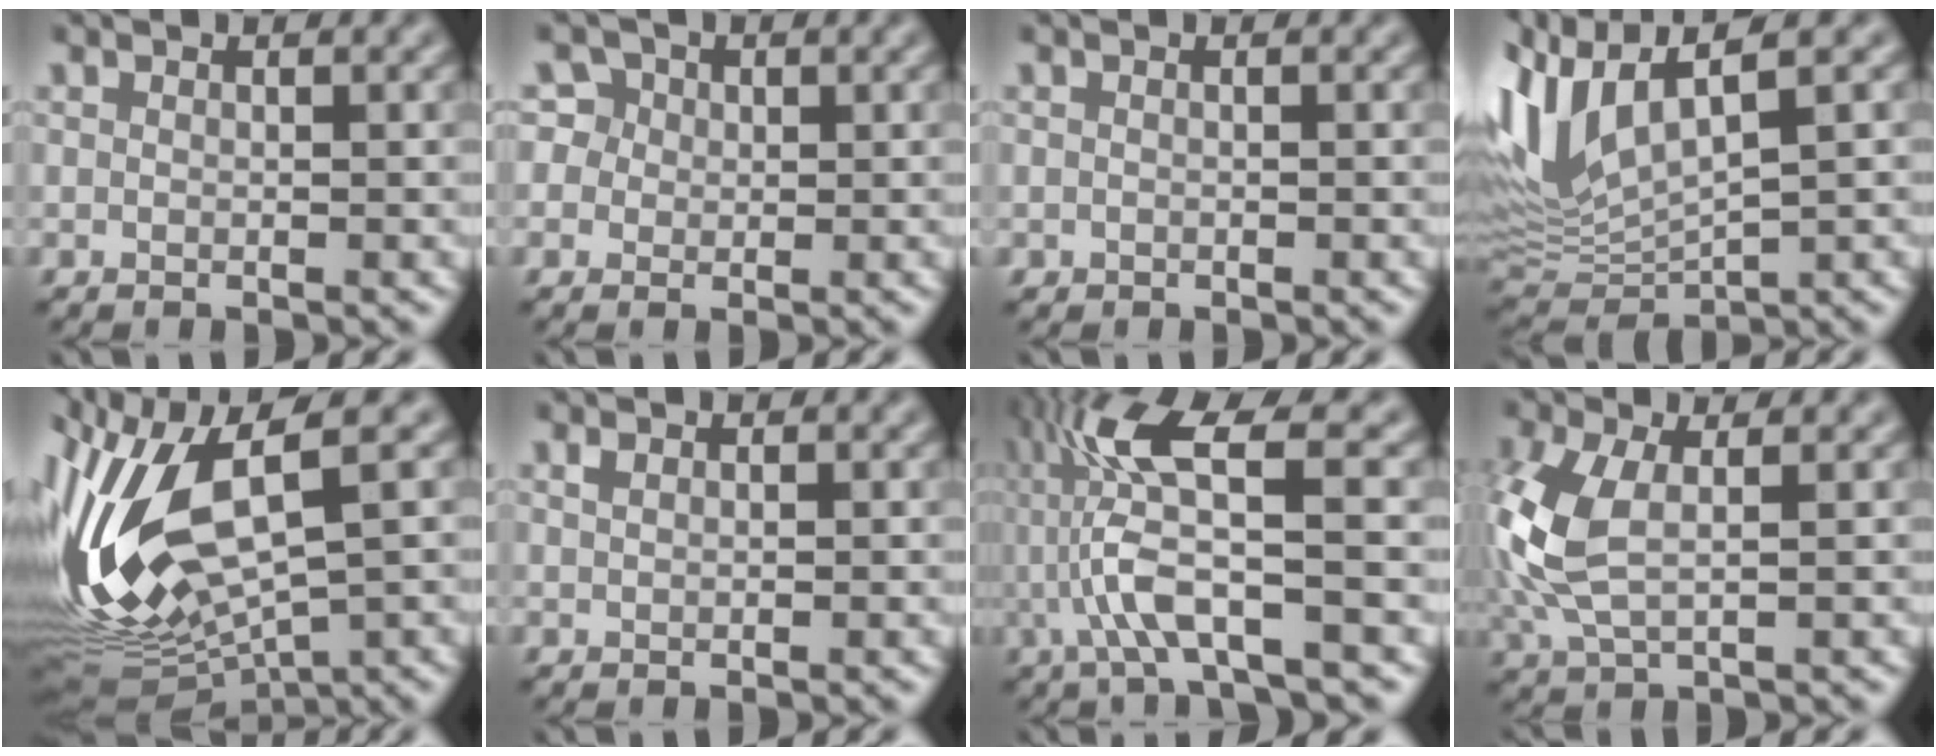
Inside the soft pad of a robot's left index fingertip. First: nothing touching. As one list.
[{"total": 4.1, "force": [1.5, 3.6, 1.3], "torque": [-0.013, 0.021, 0.009]}, {"total": 0.0}, {"total": 8.8, "force": [3.2, 3.8, 7.3], "torque": [-0.179, 0.009, 0.063]}, {"total": 12.8, "force": [-0.3, 4.5, 12.0], "torque": [-0.275, -0.006, 0.022]}, {"total": 0.7, "force": [0.2, 0.5, 0.4], "torque": [-0.013, 0.000, 0.006]}, {"total": 7.7, "force": [-0.2, 1.4, 7.6], "torque": [-0.160, 0.013, -0.006]}, {"total": 5.8, "force": [0.3, 3.0, 5.0], "torque": [-0.138, 0.003, 0.006]}]